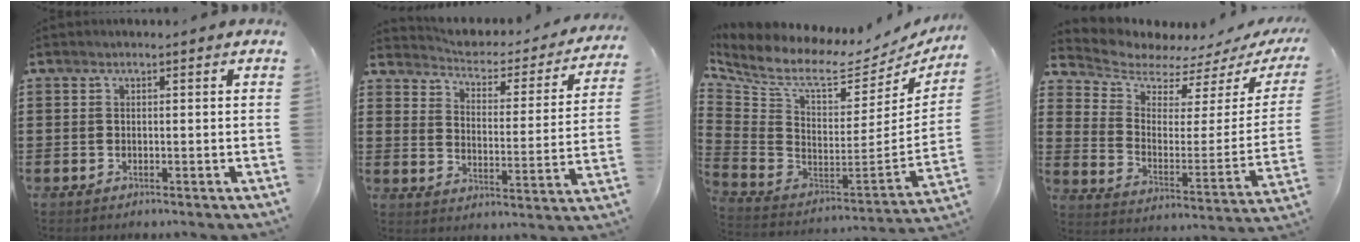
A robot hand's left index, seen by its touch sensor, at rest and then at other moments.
{"total": 3.2, "force": [3.0, 0.5, 0.7], "torque": [-0.035, -0.028, 0.043]}
{"total": 7.8, "force": [5.4, 2.8, 4.9], "torque": [-0.128, -0.055, 0.087]}
{"total": 4.8, "force": [4.5, 1.6, 0.6], "torque": [-0.047, -0.041, 0.074]}